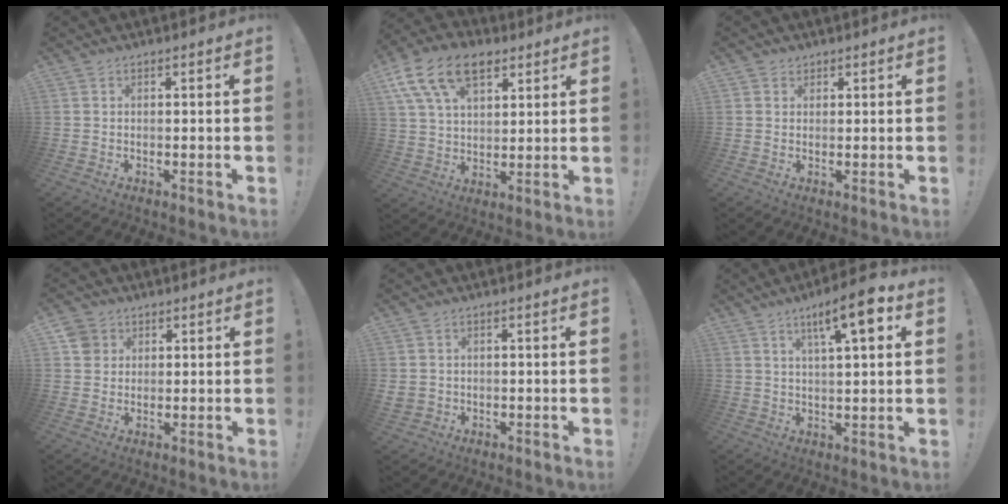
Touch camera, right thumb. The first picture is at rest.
{"total": 16.2, "force": [8.4, 9.9, 9.7], "torque": [-0.181, -0.026, 0.156]}
{"total": 1.5, "force": [1.1, 1.0, 0.1], "torque": [0.003, -0.002, 0.019]}
{"total": 4.3, "force": [1.9, 3.7, 0.9], "torque": [-0.006, -0.002, 0.036]}
{"total": 2.3, "force": [0.0, 2.1, 0.9], "torque": [-0.025, -0.002, 0.002]}
{"total": 10.1, "force": [4.7, 2.1, 8.7], "torque": [-0.128, -0.021, 0.070]}